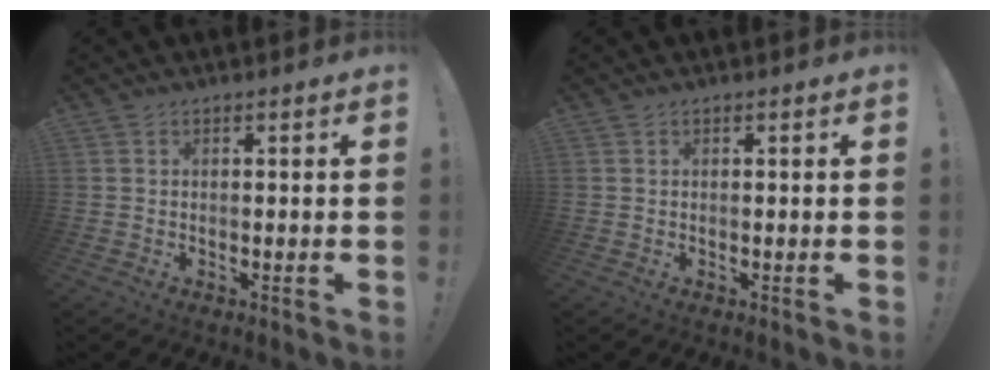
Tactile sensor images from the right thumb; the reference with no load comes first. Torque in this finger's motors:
{"motor_torque": [-0.09, 0.11, -0.03, 0.00, 0.00]}